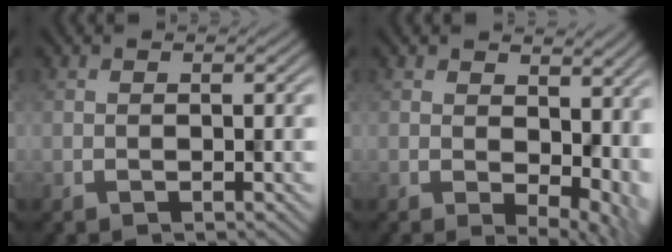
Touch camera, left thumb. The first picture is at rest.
{"total": 7.6, "force": [-0.6, 4.6, 6.1], "torque": [-0.075, -0.027, 0.010]}